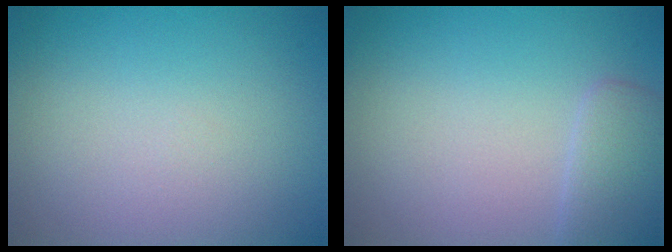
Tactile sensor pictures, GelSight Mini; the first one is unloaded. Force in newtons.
{"total": 2.1, "press": 2.1, "slide": 0.1}